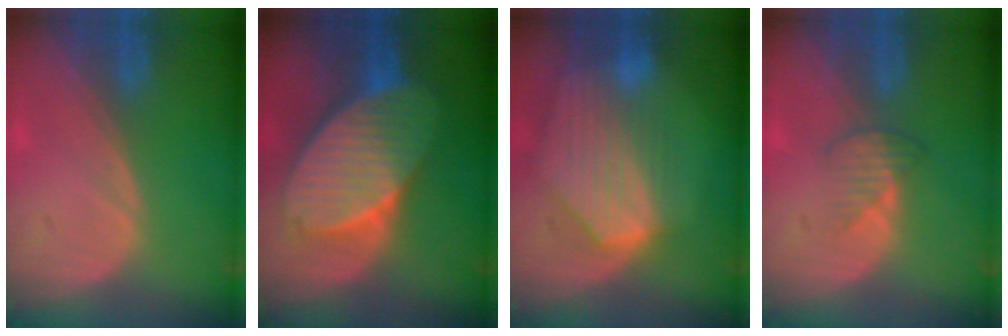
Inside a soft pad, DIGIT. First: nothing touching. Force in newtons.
{"total": 10.6, "press": 10.6, "slide": 0.7}
{"total": 9.2, "press": 8.1, "slide": 4.3}
{"total": 2.5, "press": 2.5, "slide": 0.4}